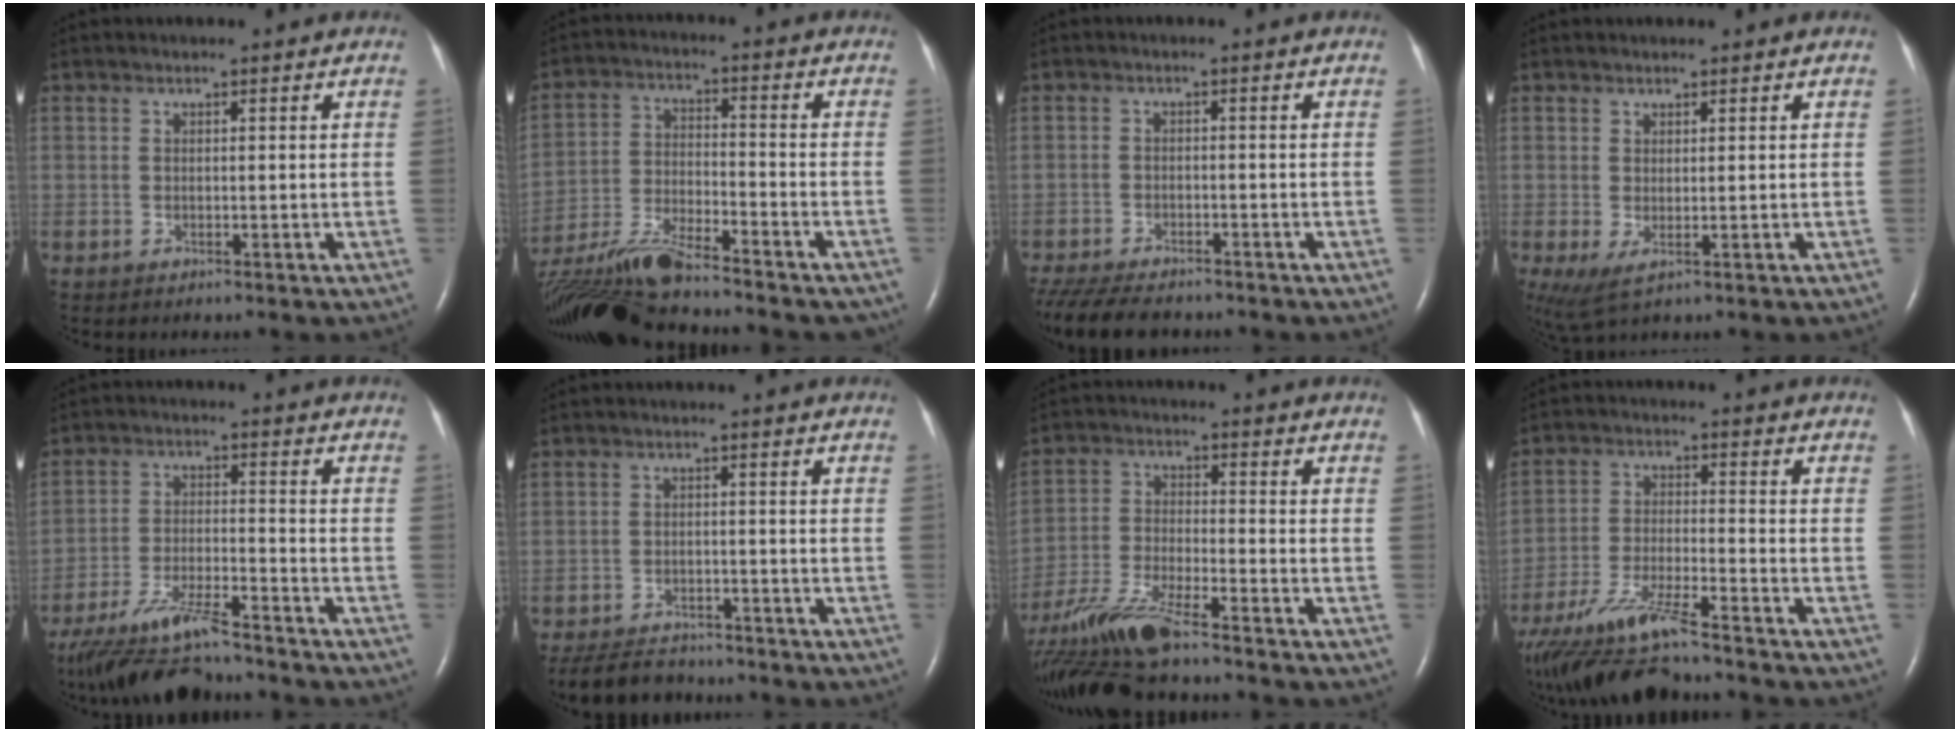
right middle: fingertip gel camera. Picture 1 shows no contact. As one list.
[{"total": 19.2, "force": [-16.5, 2.3, 9.5], "torque": [-0.205, -0.028, -0.278]}, {"total": 11.2, "force": [-9.5, 3.1, 5.2], "torque": [-0.103, -0.015, -0.146]}, {"total": 3.5, "force": [-0.5, 1.3, 3.2], "torque": [-0.071, -0.010, 0.000]}, {"total": 11.7, "force": [-10.1, 1.0, 5.8], "torque": [-0.108, -0.025, -0.176]}, {"total": 7.2, "force": [-6.6, 2.1, 1.9], "torque": [-0.033, -0.011, -0.105]}, {"total": 14.2, "force": [-12.2, 0.7, 7.4], "torque": [-0.162, -0.019, -0.225]}, {"total": 12.8, "force": [-11.2, -0.1, 6.2], "torque": [-0.120, -0.026, -0.198]}]